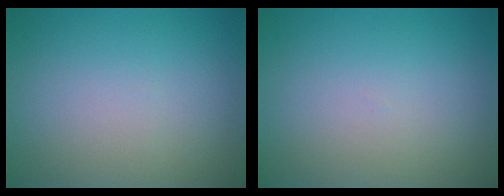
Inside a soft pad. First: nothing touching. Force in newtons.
{"total": 0.0}